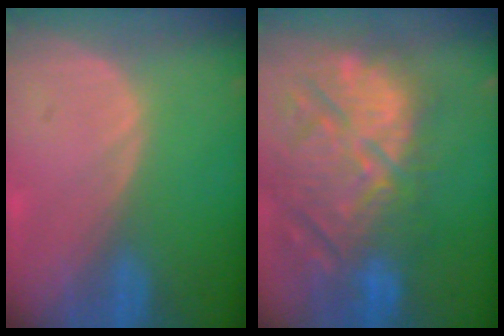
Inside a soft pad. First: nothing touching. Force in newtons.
{"total": 14.6, "press": 12.8, "slide": 7.1}